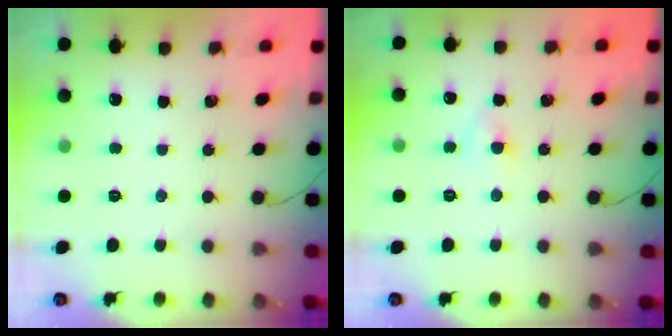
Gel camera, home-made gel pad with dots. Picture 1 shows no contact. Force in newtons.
{"total": 3.8, "press": 3.7, "slide": 1.1}